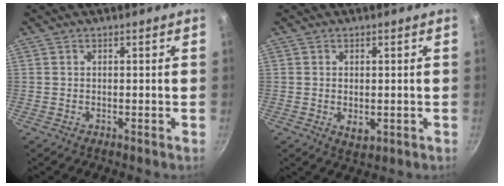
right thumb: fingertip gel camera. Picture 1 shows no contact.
{"total": 3.1, "force": [-0.4, 1.9, 2.4], "torque": [-0.039, -0.010, -0.003]}